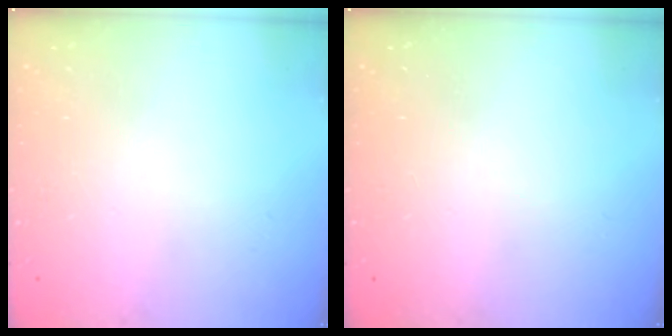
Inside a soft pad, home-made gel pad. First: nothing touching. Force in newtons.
{"total": 0.0}